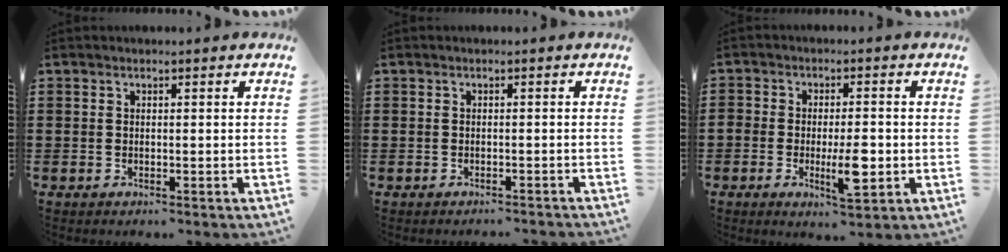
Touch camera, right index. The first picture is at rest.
{"total": 0.9, "force": [-0.9, 0.0, -0.1], "torque": [0.000, -0.002, -0.020]}
{"total": 6.3, "force": [-1.6, 2.2, 5.7], "torque": [-0.106, -0.002, -0.027]}